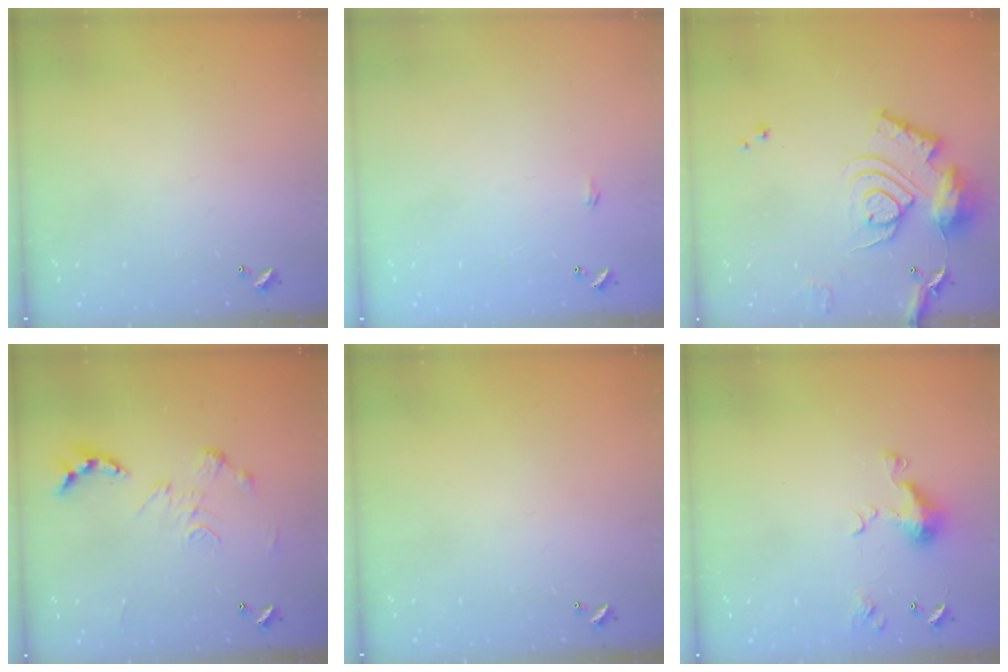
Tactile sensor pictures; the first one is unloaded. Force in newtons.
{"total": 0.6, "press": 0.6, "slide": 0.2}
{"total": 15.8, "press": 15.8, "slide": 1.0}
{"total": 0.0}
{"total": 0.0}
{"total": 6.6, "press": 6.5, "slide": 1.0}